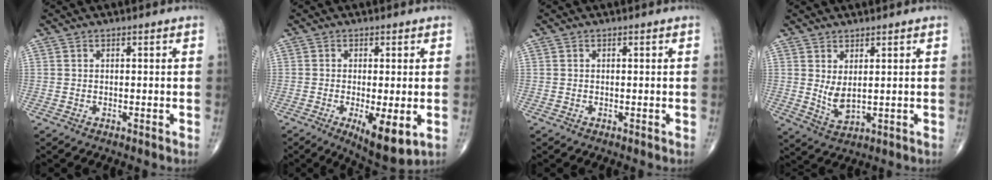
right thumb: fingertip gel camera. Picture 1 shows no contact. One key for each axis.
{"total": 8.6, "fx": -2.4, "fy": 2.6, "fz": 7.8, "tx": -0.120, "ty": -0.023, "tz": -0.034}
{"total": 0.0}
{"total": 4.5, "fx": 1.1, "fy": 2.0, "fz": 3.9, "tx": -0.069, "ty": -0.017, "tz": 0.032}